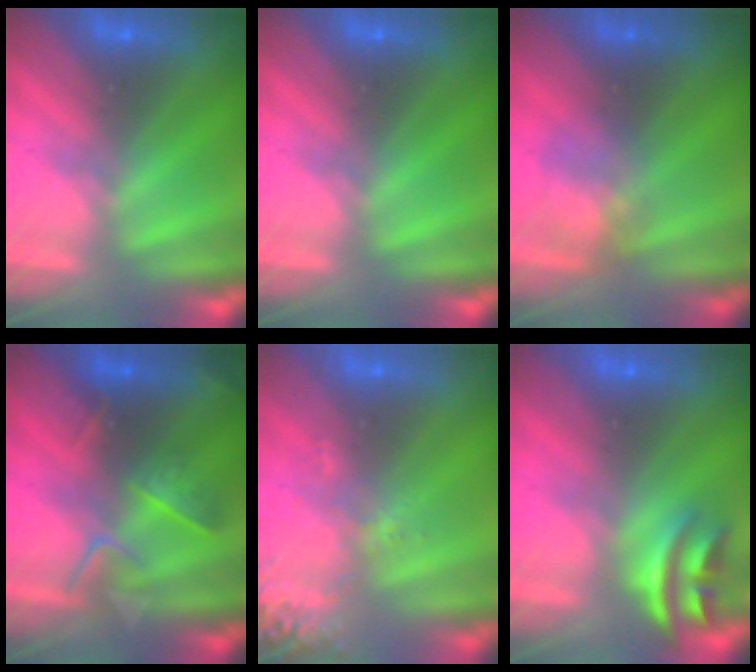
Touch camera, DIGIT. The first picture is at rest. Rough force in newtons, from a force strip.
{"total": 0.0}
{"total": 2.3}
{"total": 2.6}
{"total": 2.6}
{"total": 2.7}